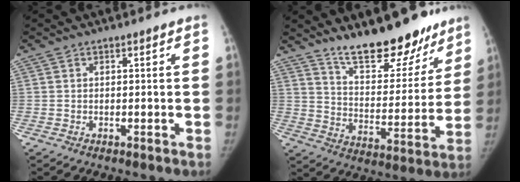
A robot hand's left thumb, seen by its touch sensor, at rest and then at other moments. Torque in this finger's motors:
{"motor_torque": [1.01, -0.27, 1.34, -1.43, 0.05]}